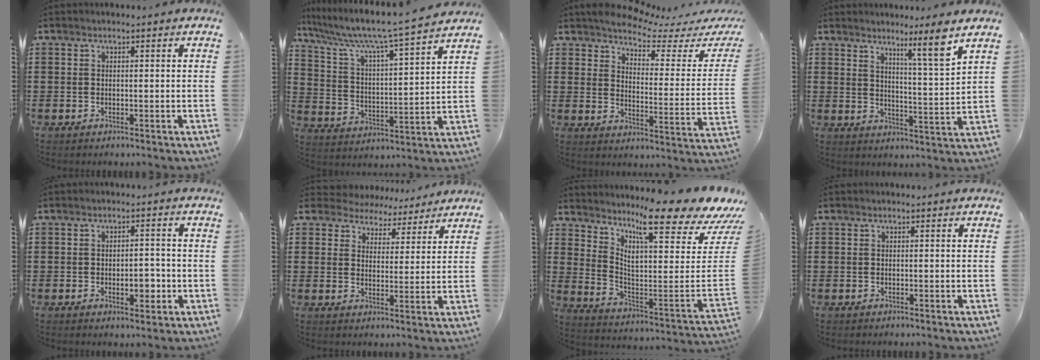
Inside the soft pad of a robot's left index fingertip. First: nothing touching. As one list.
[{"total": 7.9, "force": [6.8, -0.3, 3.9], "torque": [-0.107, -0.052, 0.106]}, {"total": 4.4, "force": [4.1, 0.6, 1.5], "torque": [-0.047, -0.033, 0.063]}, {"total": 7.3, "force": [5.4, -0.8, 4.8], "torque": [-0.077, -0.035, 0.083]}, {"total": 4.1, "force": [-1.2, 2.1, 3.4], "torque": [-0.053, 0.004, -0.024]}, {"total": 5.1, "force": [4.8, 1.8, 0.1], "torque": [-0.030, -0.021, 0.086]}, {"total": 10.1, "force": [8.6, 0.2, 5.2], "torque": [-0.107, -0.092, 0.139]}, {"total": 0.0}]